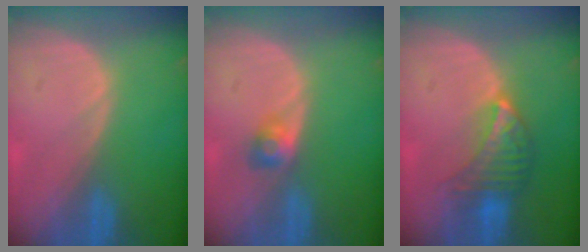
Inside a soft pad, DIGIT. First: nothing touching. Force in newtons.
{"total": 2.4, "press": 2.3, "slide": 0.7}
{"total": 6.8, "press": 6.1, "slide": 2.9}